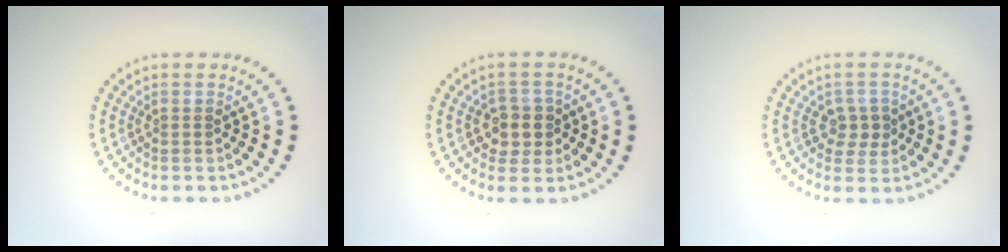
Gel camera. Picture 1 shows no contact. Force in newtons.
{"total": 2.5, "press": 2.4, "slide": 0.9}
{"total": 2.1, "press": 2.0, "slide": 0.7}